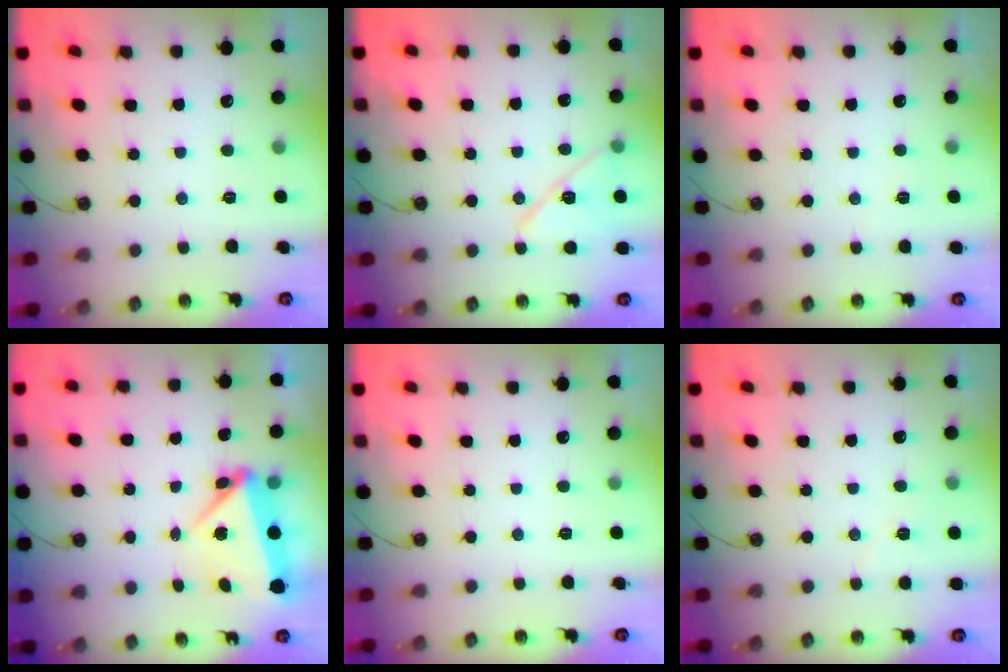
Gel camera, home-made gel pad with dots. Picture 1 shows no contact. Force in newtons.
{"total": 12.4, "press": 9.5, "slide": 8.1}
{"total": 2.5, "press": 1.1, "slide": 2.2}
{"total": 11.4, "press": 5.1, "slide": 10.2}
{"total": 0.0}
{"total": 4.5, "press": 4.2, "slide": 1.7}